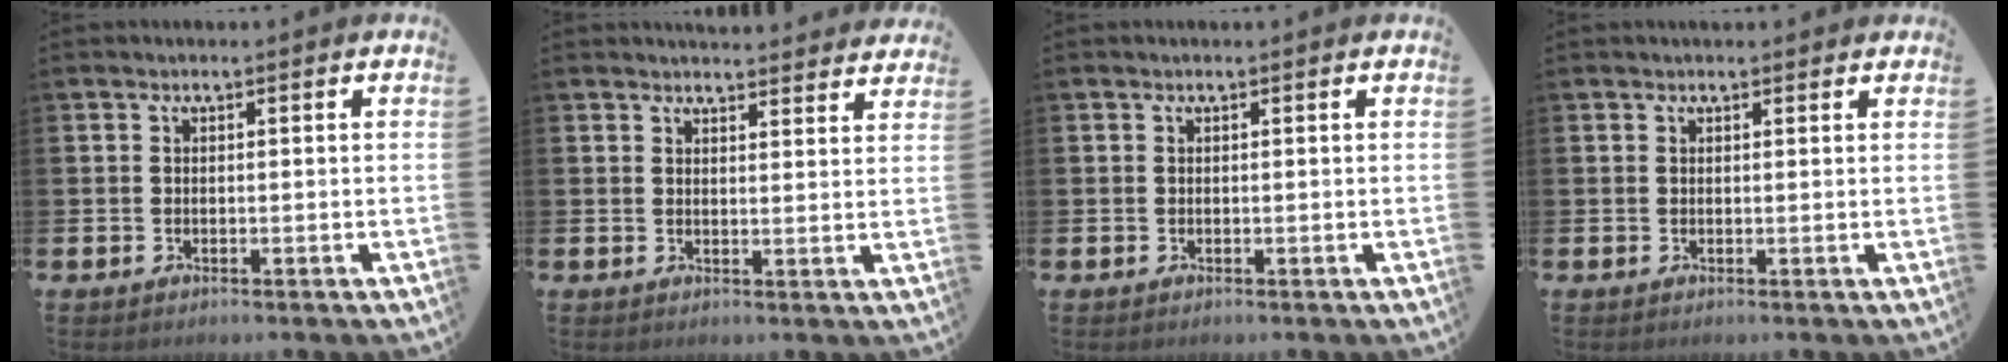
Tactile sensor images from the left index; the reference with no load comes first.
{"total": 3.5, "force": [3.5, 0.2, -0.1], "torque": [0.009, -0.028, 0.062]}
{"total": 0.0}
{"total": 0.8, "force": [0.7, 0.2, 0.1], "torque": [0.011, -0.001, 0.010]}